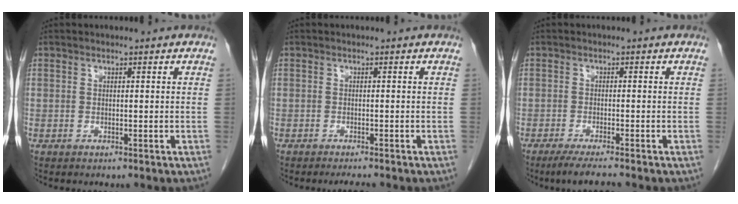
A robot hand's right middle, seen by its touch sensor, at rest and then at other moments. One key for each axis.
{"total": 1.6, "fx": -1.5, "fy": 0.0, "fz": 0.7, "tx": -0.014, "ty": -0.006, "tz": -0.020}
{"total": 4.3, "fx": -3.5, "fy": -0.4, "fz": 2.5, "tx": -0.047, "ty": -0.016, "tz": -0.061}